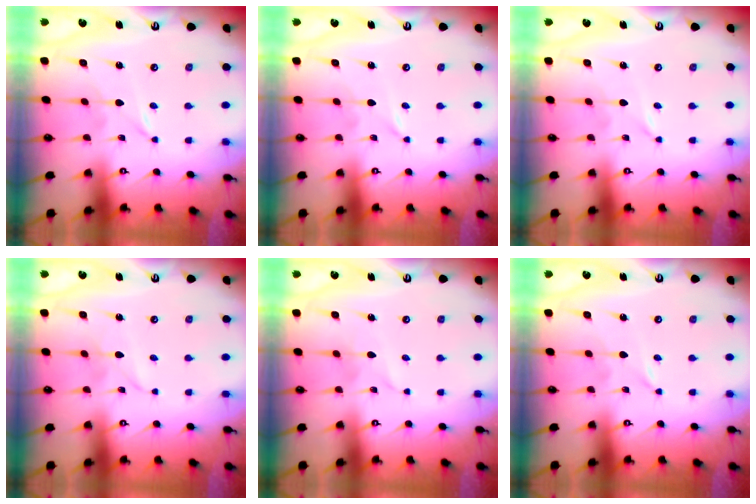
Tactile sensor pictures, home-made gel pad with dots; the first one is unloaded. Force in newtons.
{"total": 0.0}
{"total": 0.0}
{"total": 2.1, "press": 2.1, "slide": 0.2}
{"total": 1.8, "press": 1.8, "slide": 0.1}
{"total": 0.0}